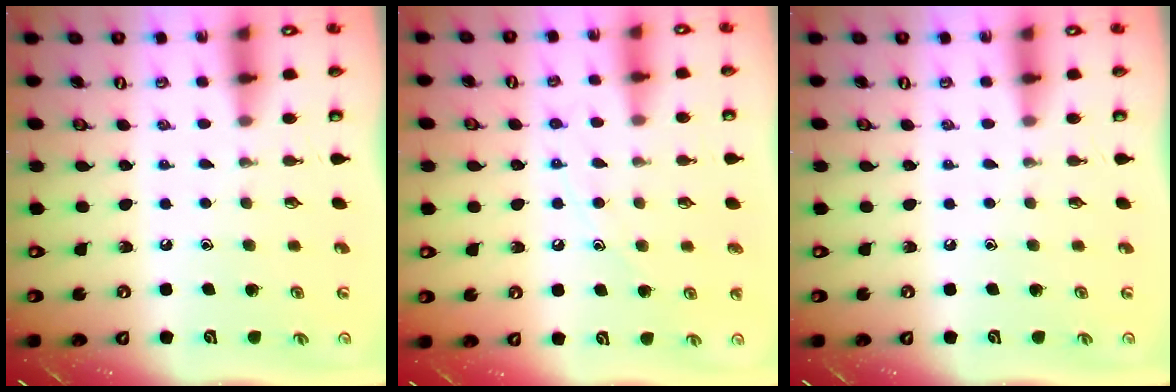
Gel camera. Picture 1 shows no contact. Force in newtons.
{"total": 8.1, "press": 8.0, "slide": 0.7}
{"total": 0.0}